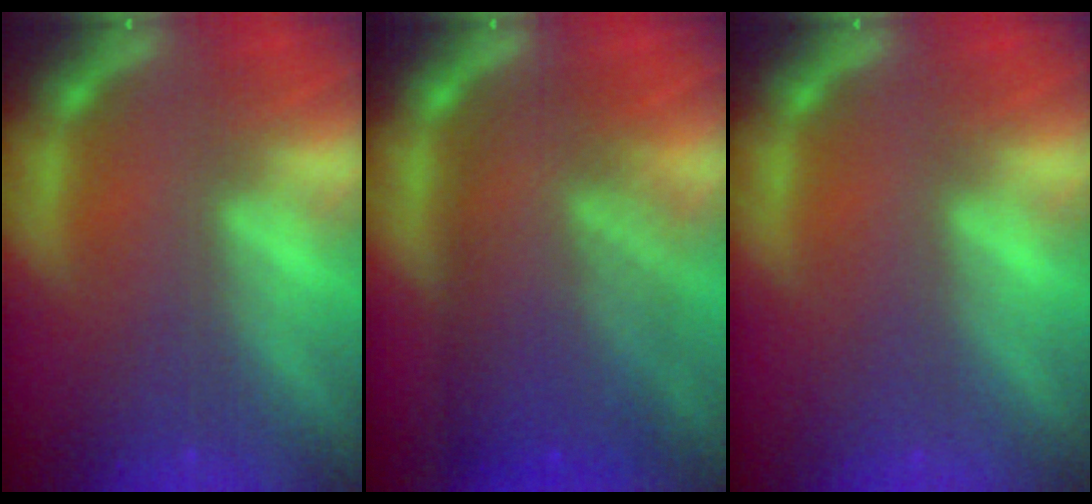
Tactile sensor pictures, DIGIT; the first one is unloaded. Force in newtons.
{"total": 9.5}
{"total": 0.0}